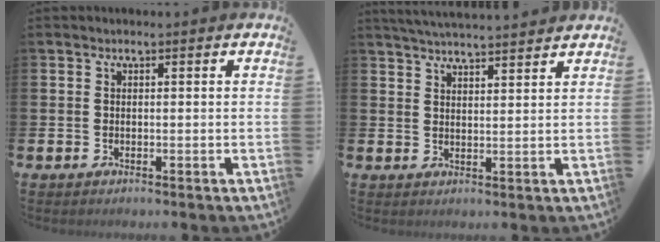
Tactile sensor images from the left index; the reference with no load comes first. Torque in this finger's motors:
{"motor_torque": [0.86, -1.27, 0.30, 0.12]}